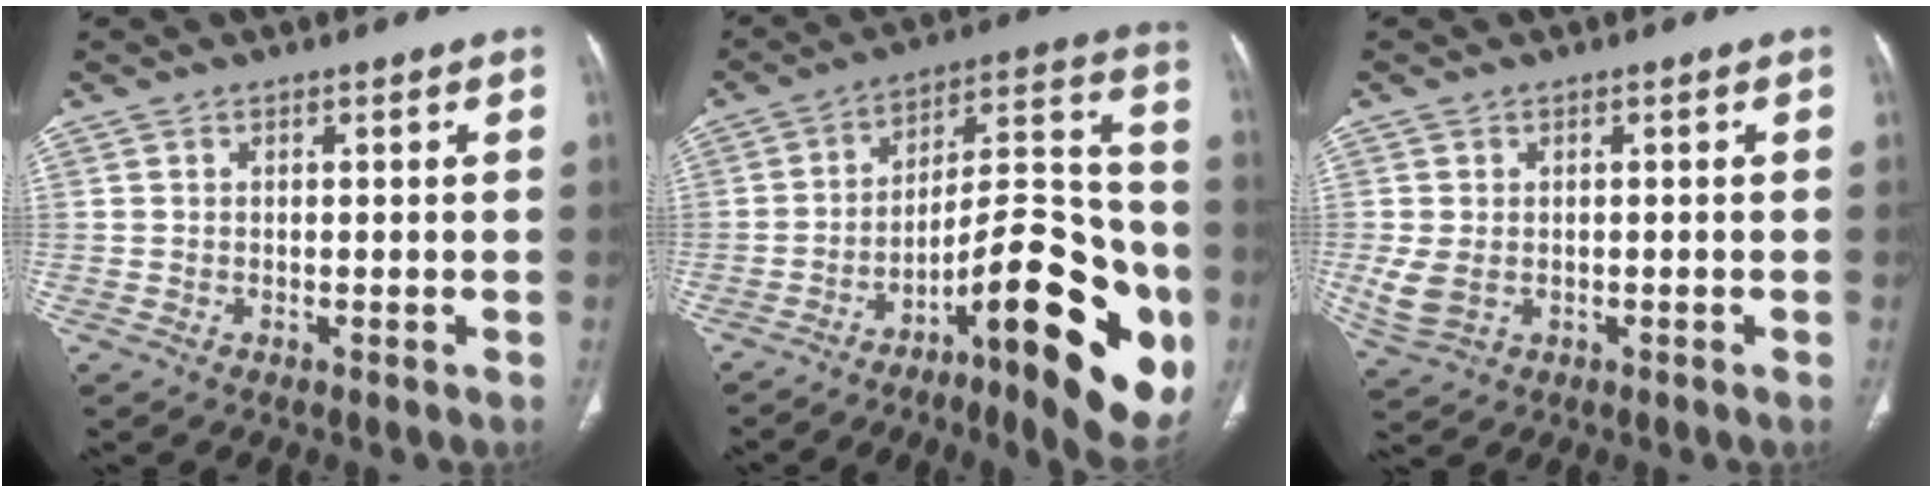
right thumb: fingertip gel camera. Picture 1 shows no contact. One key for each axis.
{"total": 26.9, "fx": -9.8, "fy": 8.4, "fz": 23.6, "tx": -0.275, "ty": 0.066, "tz": -0.135}
{"total": 4.7, "fx": -0.4, "fy": 3.6, "fz": 3.0, "tx": -0.073, "ty": -0.005, "tz": 0.002}